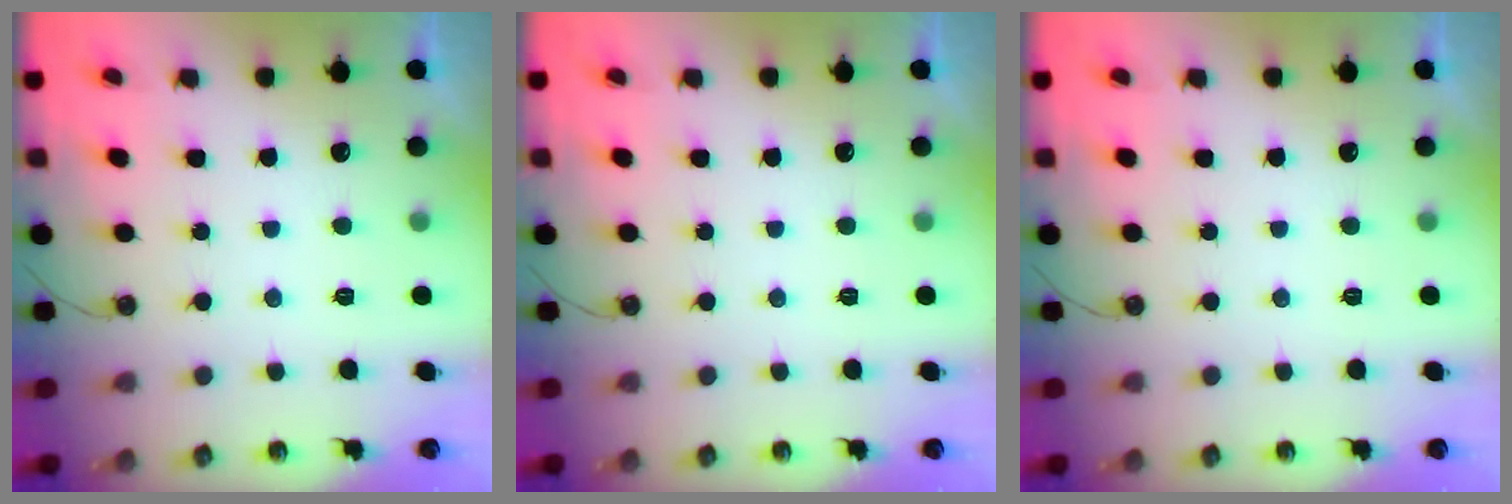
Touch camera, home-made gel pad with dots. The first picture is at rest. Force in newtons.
{"total": 0.0}
{"total": 0.0}